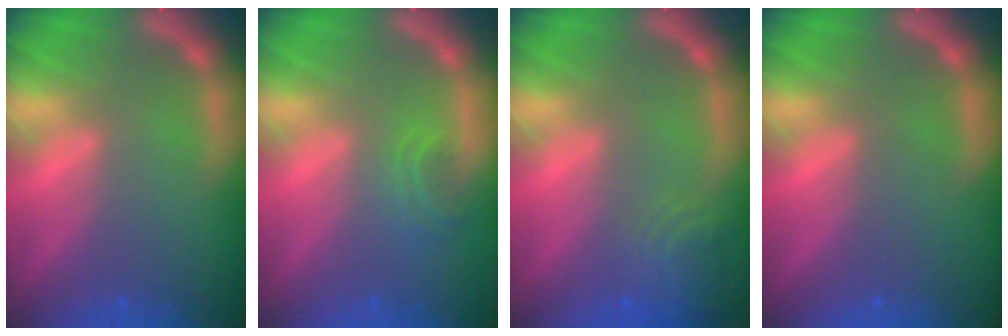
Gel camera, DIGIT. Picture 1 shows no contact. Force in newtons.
{"total": 1.9}
{"total": 4.0}
{"total": 0.0}